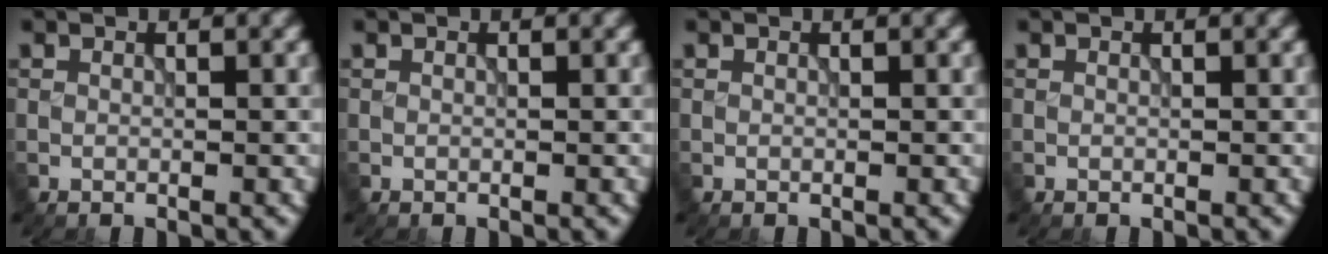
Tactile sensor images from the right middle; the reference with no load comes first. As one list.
[{"total": 0.0}, {"total": 0.0}, {"total": 0.0}]